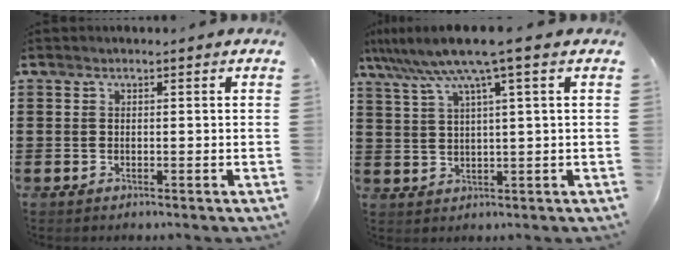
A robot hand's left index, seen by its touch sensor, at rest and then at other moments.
{"total": 7.5, "force": [4.3, 0.0, 6.2], "torque": [-0.141, -0.016, 0.068]}